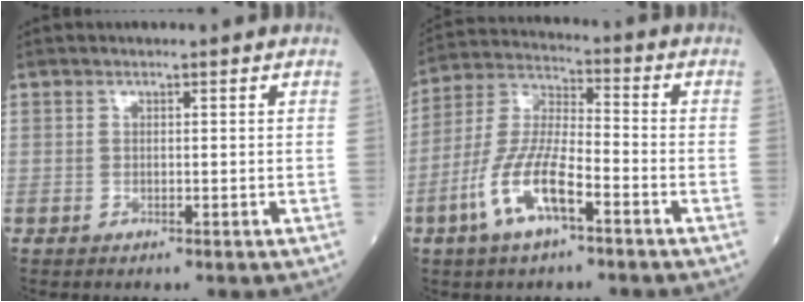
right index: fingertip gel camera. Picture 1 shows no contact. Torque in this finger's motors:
{"motor_torque": [1.57, -0.57, 0.89, 0.21]}